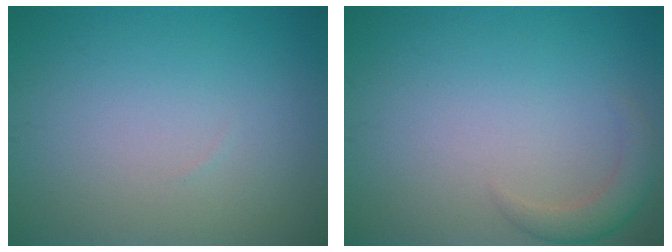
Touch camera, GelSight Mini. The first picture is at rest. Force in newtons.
{"total": 2.2, "press": 2.2, "slide": 0.2}